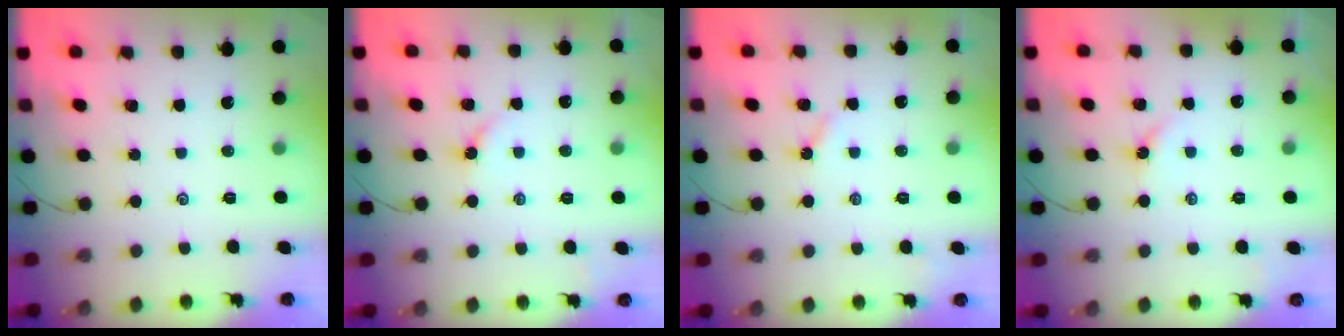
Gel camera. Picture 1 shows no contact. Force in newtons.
{"total": 3.4, "press": 3.3, "slide": 0.7}
{"total": 2.8, "press": 2.8, "slide": 0.5}
{"total": 2.7, "press": 2.6, "slide": 0.5}